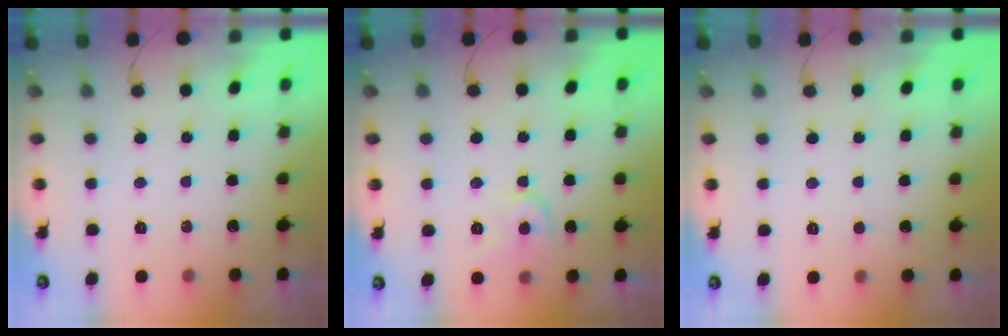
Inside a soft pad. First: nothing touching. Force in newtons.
{"total": 7.5, "press": 7.4, "slide": 1.0}
{"total": 2.3, "press": 2.3, "slide": 0.2}